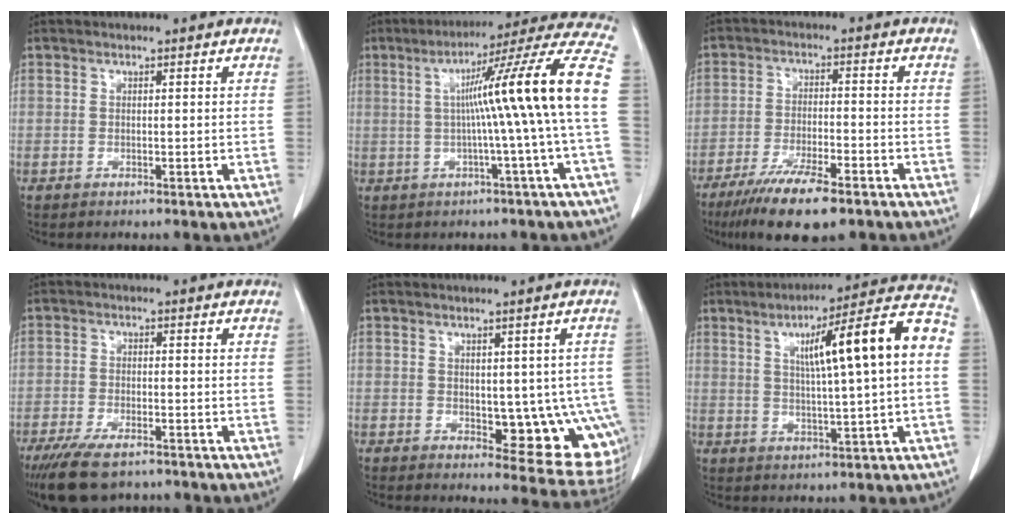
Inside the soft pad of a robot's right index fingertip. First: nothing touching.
{"total": 17.0, "force": [0.3, -2.1, 16.9], "torque": [-0.216, 0.027, -0.003]}
{"total": 10.9, "force": [-7.6, 2.0, 7.5], "torque": [-0.129, -0.023, -0.125]}
{"total": 9.1, "force": [-6.9, 2.9, 5.2], "torque": [-0.091, -0.016, -0.110]}
{"total": 10.8, "force": [-1.3, 4.9, 9.6], "torque": [-0.086, -0.005, -0.003]}
{"total": 15.0, "force": [2.4, 0.4, 14.8], "torque": [-0.215, 0.027, 0.034]}